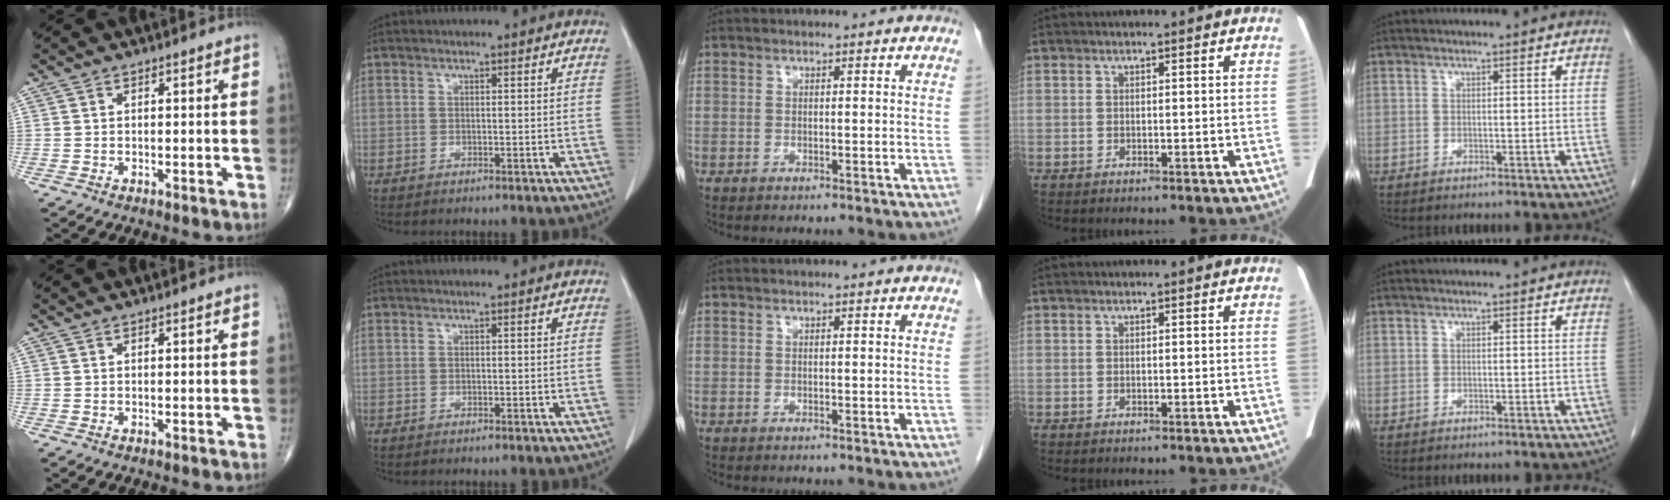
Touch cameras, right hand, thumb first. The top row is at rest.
{}